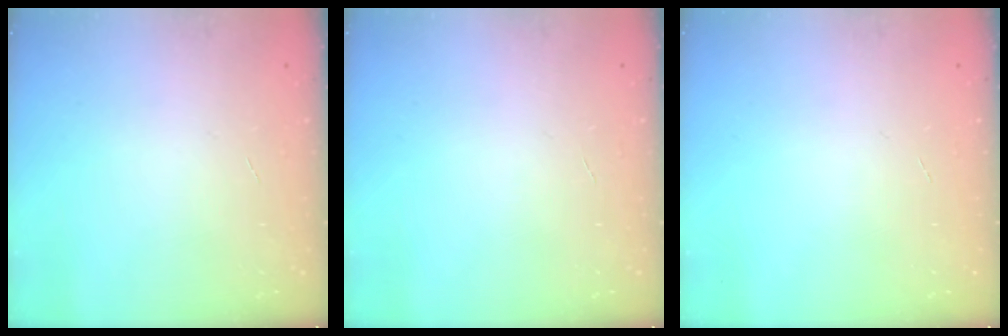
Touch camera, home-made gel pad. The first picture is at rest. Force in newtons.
{"total": 0.0}
{"total": 0.0}